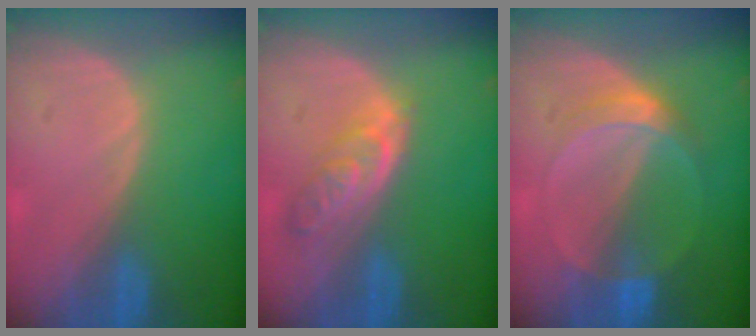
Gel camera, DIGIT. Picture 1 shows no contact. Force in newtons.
{"total": 5.0, "press": 4.9, "slide": 0.4}
{"total": 5.1, "press": 4.7, "slide": 2.0}